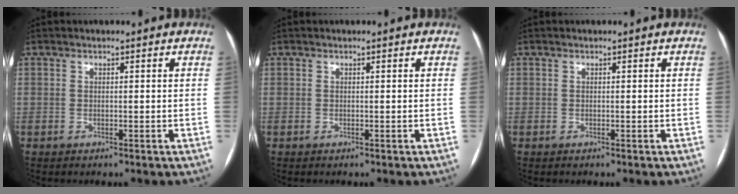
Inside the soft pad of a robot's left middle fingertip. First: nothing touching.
{"total": 0.0}
{"total": 0.0}